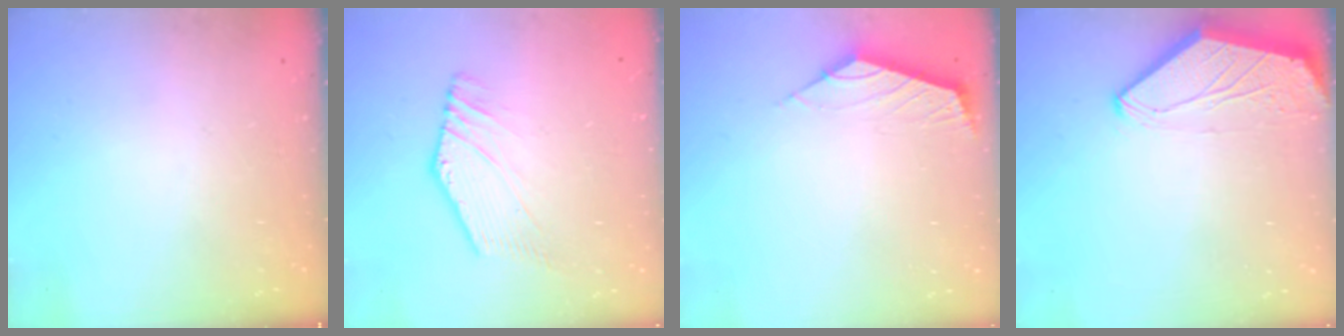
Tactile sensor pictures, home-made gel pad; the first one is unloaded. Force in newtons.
{"total": 1.7, "press": 1.3, "slide": 1.1}
{"total": 2.5, "press": 2.4, "slide": 0.6}
{"total": 0.0}